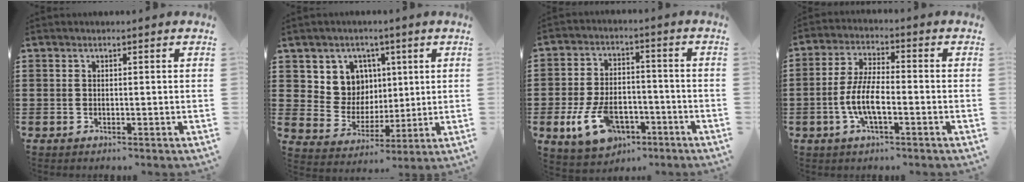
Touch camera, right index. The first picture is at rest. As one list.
[{"total": 7.9, "force": [3.1, 7.1, 1.6], "torque": [-0.066, -0.007, 0.060]}, {"total": 10.0, "force": [-4.3, 5.9, 6.9], "torque": [-0.148, 0.003, -0.079]}, {"total": 7.2, "force": [-2.2, 2.2, 6.4], "torque": [-0.156, -0.015, -0.050]}]